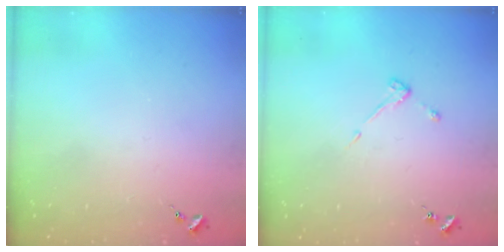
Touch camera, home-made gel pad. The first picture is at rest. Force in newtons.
{"total": 3.0, "press": 3.0, "slide": 0.6}